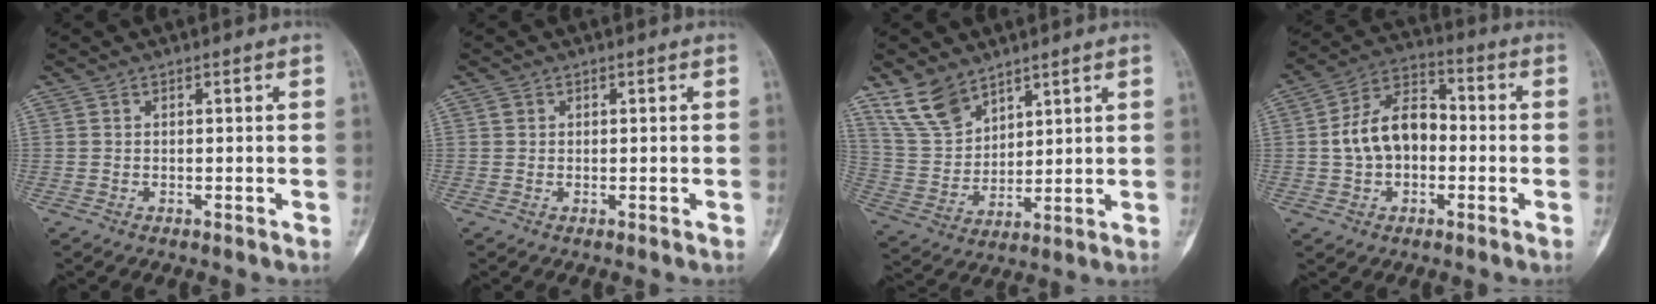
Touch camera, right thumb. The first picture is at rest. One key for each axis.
{"total": 0.8, "fx": 0.3, "fy": 0.7, "fz": 0.2, "tx": 0.001, "ty": 0.001, "tz": 0.005}
{"total": 10.3, "fx": 7.6, "fy": 5.6, "fz": 4.2, "tx": -0.075, "ty": -0.032, "tz": 0.168}
{"total": 12.0, "fx": -0.7, "fy": 8.3, "fz": 8.7, "tx": -0.136, "ty": 0.037, "tz": -0.023}